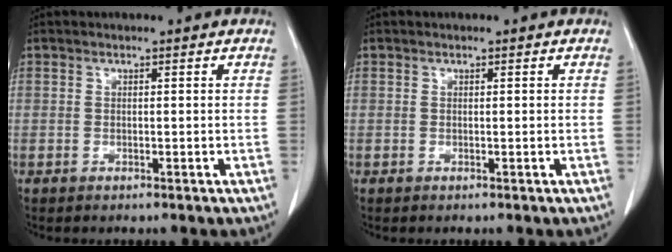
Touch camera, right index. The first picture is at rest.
{"total": 0.0}